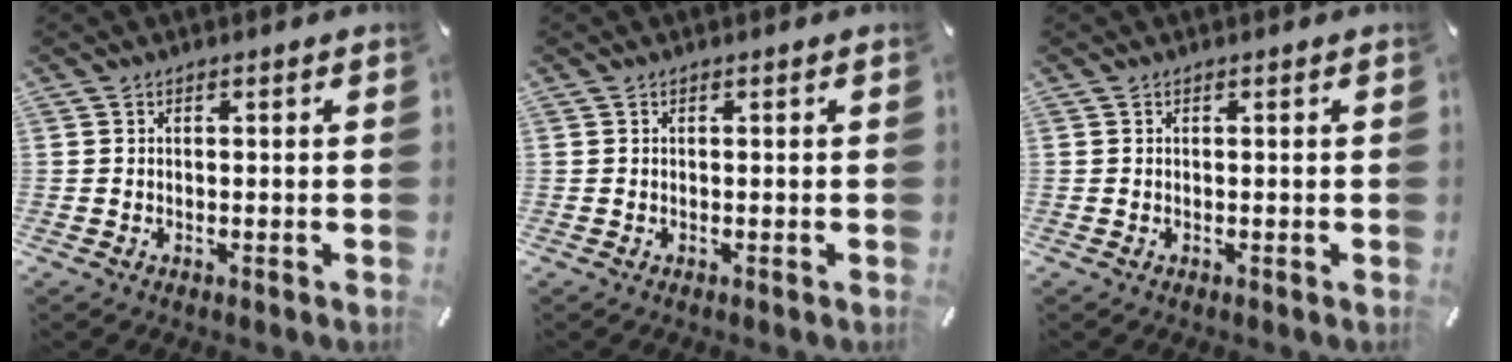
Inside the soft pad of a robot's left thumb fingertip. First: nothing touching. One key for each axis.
{"total": 0.0}
{"total": 0.0}